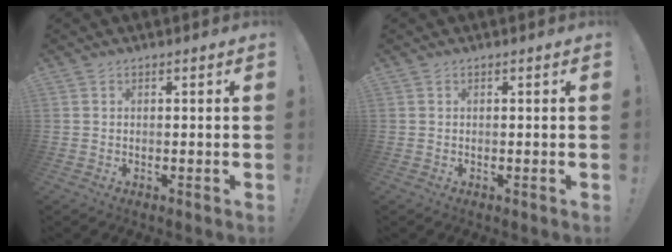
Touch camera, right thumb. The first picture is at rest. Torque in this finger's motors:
{"motor_torque": [0.00, 0.00, 0.00, 0.00, 0.03]}